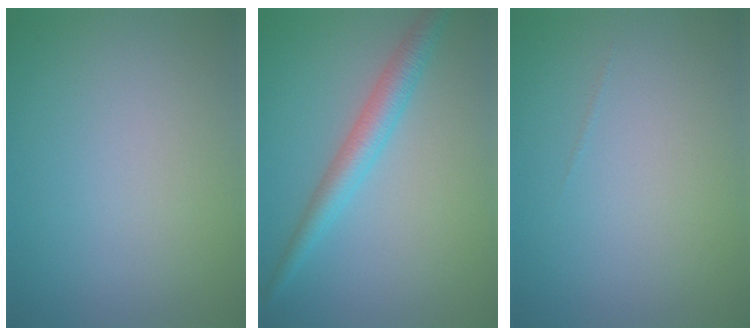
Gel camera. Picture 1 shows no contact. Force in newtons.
{"total": 3.4, "press": 3.4, "slide": 0.1}
{"total": 0.0}